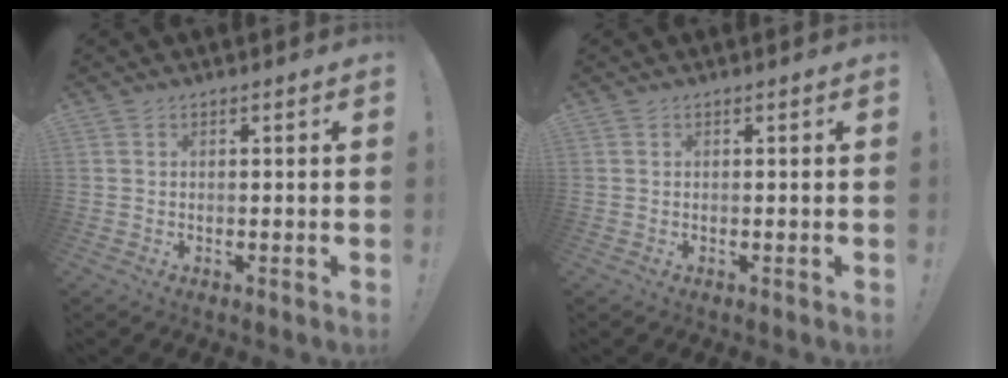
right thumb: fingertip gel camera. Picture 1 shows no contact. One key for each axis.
{"total": 0.0}